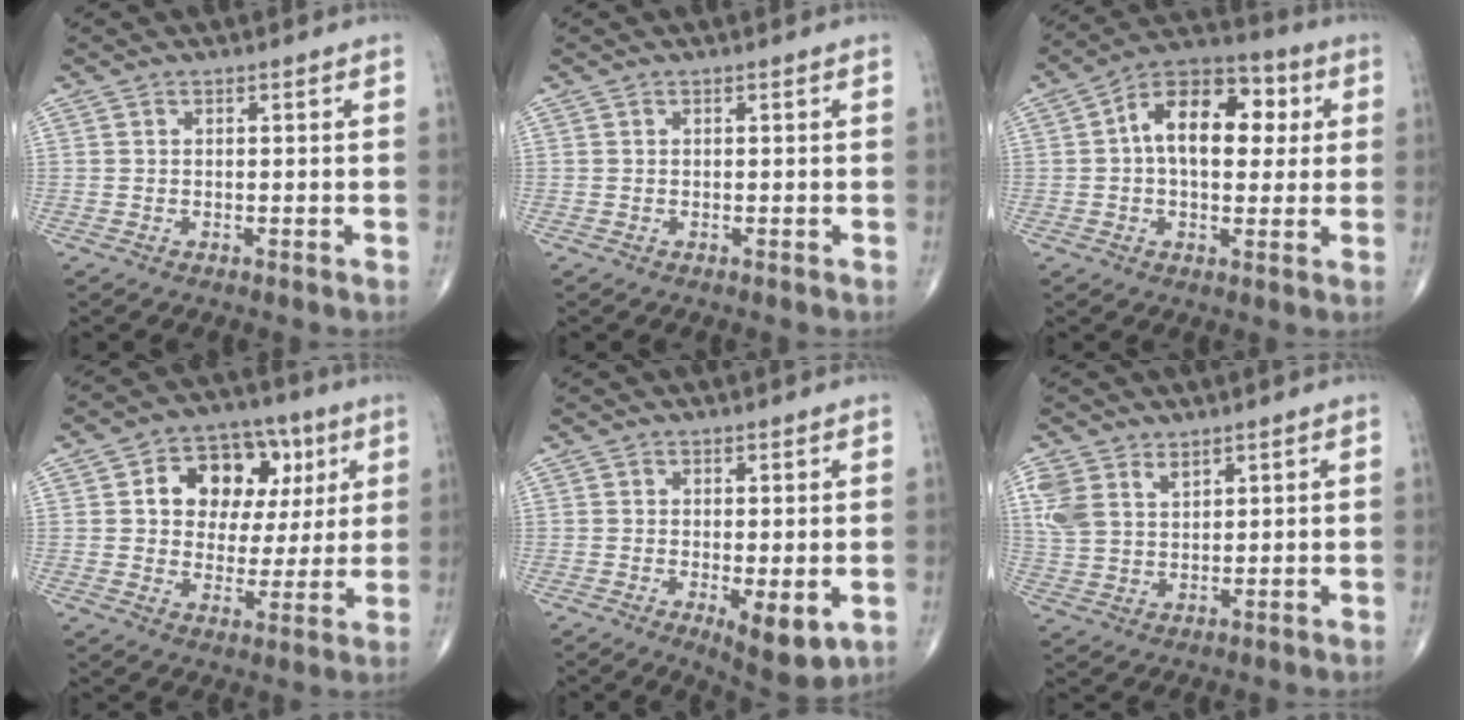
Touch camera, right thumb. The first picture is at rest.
{"total": 0.0}
{"total": 15.6, "force": [2.8, 9.3, 12.3], "torque": [-0.162, 0.026, 0.034]}
{"total": 15.1, "force": [4.4, 10.9, 9.4], "torque": [-0.086, 0.009, 0.069]}
{"total": 6.9, "force": [-1.6, 2.5, 6.2], "torque": [-0.088, -0.020, -0.017]}
{"total": 7.3, "force": [3.8, 4.6, 4.2], "torque": [-0.080, -0.008, 0.087]}